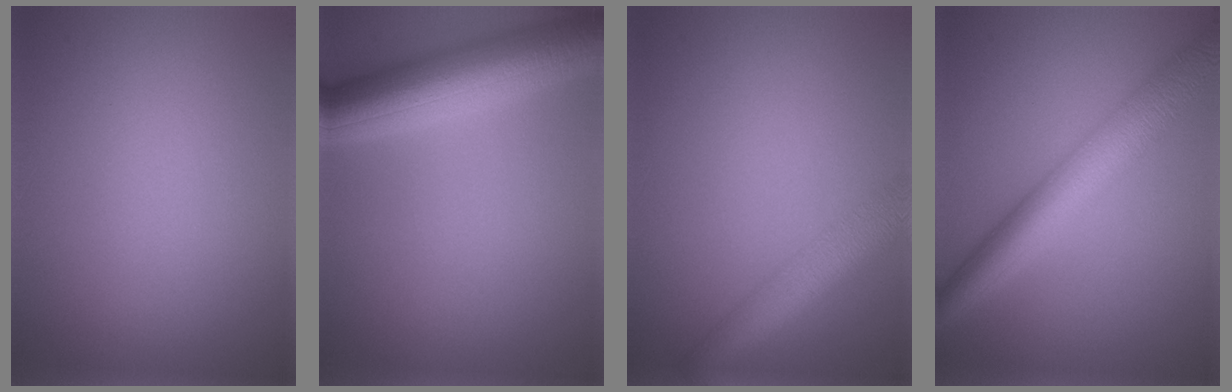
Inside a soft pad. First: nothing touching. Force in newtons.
{"total": 8.4, "press": 8.4, "slide": 0.2}
{"total": 5.7, "press": 5.7, "slide": 0.2}
{"total": 7.2, "press": 7.2, "slide": 0.1}